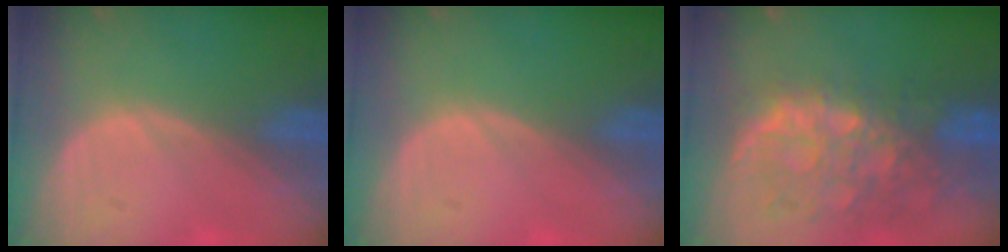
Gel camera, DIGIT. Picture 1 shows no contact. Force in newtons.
{"total": 0.0}
{"total": 11.2, "press": 9.8, "slide": 5.5}